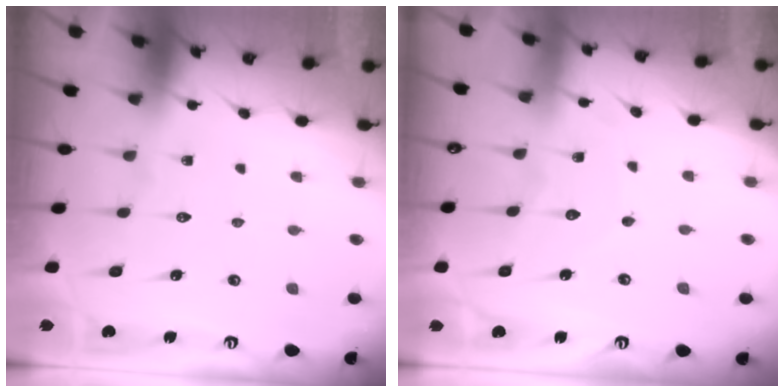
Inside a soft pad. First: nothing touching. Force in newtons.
{"total": 4.6, "press": 4.5, "slide": 0.5}